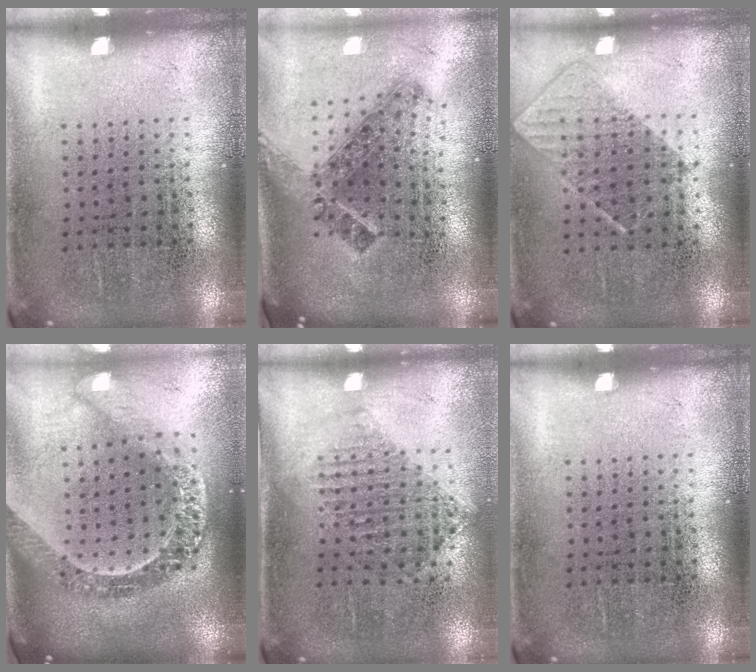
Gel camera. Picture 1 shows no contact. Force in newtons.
{"total": 1.6, "press": 1.1, "slide": 1.1}
{"total": 0.8, "press": 0.8, "slide": 0.4}
{"total": 3.0, "press": 2.3, "slide": 1.9}
{"total": 1.0, "press": 0.9, "slide": 0.4}
{"total": 0.0}